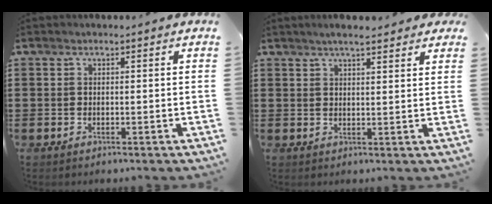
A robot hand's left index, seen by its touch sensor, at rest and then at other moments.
{"total": 3.8, "force": [3.1, 0.5, 2.1], "torque": [-0.047, 0.004, 0.056]}